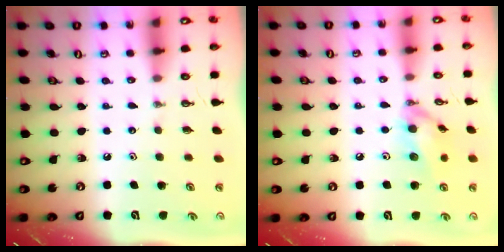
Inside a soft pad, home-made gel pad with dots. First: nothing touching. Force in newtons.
{"total": 11.6, "press": 11.5, "slide": 1.4}